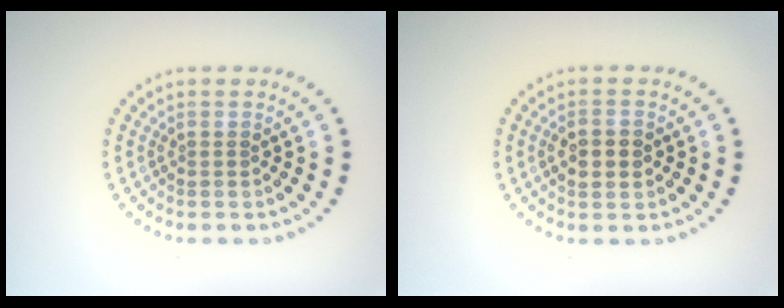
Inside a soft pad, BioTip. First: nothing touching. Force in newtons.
{"total": 2.2, "press": 2.2, "slide": 0.1}